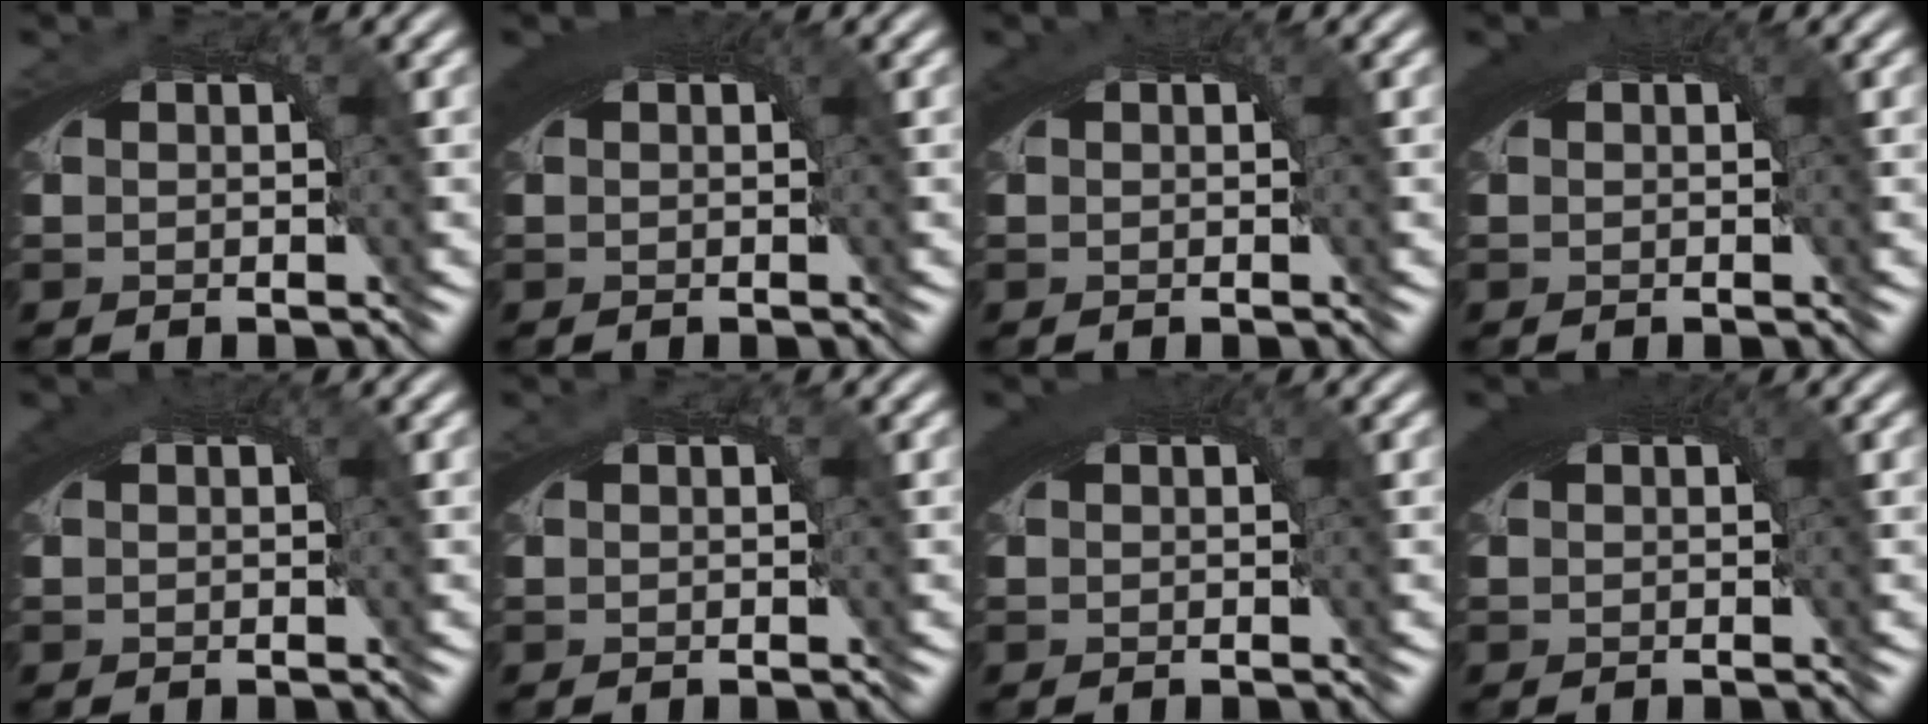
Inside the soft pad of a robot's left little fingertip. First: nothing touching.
{"total": 3.0, "force": [1.2, 0.7, 2.7], "torque": [-0.029, 0.011, 0.015]}
{"total": 1.3, "force": [0.6, 0.0, 1.1], "torque": [-0.014, 0.005, 0.010]}
{"total": 2.3, "force": [1.0, 0.4, 2.0], "torque": [-0.024, 0.007, 0.014]}
{"total": 1.4, "force": [0.7, 0.1, 1.2], "torque": [-0.014, 0.005, 0.011]}
{"total": 0.0}
{"total": 2.5, "force": [1.0, 0.6, 2.2], "torque": [-0.025, 0.008, 0.014]}
{"total": 3.7, "force": [1.3, 1.0, 3.3], "torque": [-0.037, 0.014, 0.015]}